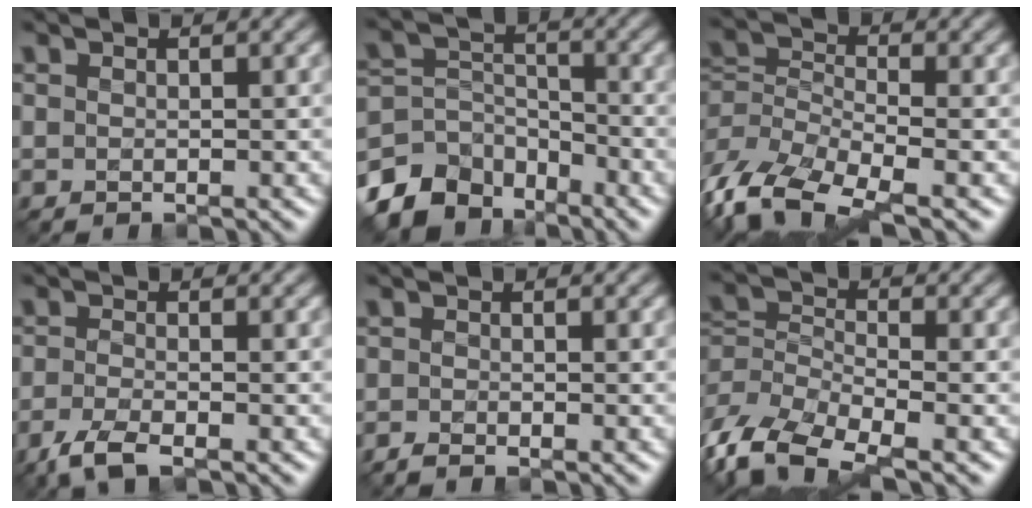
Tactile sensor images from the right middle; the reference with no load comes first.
{"total": 7.4, "force": [-5.4, 4.4, 2.4], "torque": [-0.045, -0.008, -0.112]}
{"total": 7.7, "force": [-4.6, 3.2, 5.3], "torque": [-0.111, -0.007, -0.100]}
{"total": 3.0, "force": [-2.1, 0.7, 2.0], "torque": [-0.048, -0.009, -0.052]}
{"total": 0.9, "force": [-0.8, 0.1, 0.4], "torque": [-0.007, -0.005, -0.018]}
{"total": 7.0, "force": [-4.2, 3.2, 4.6], "torque": [-0.102, -0.008, -0.093]}